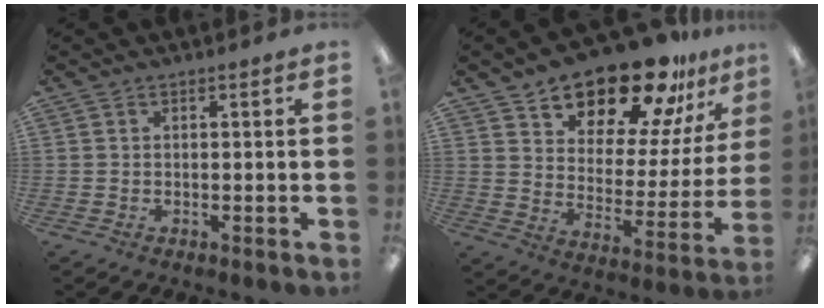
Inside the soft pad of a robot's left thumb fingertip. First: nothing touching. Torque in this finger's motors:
{"motor_torque": [0.38, 0.78, 1.19, -1.58, 0.09]}